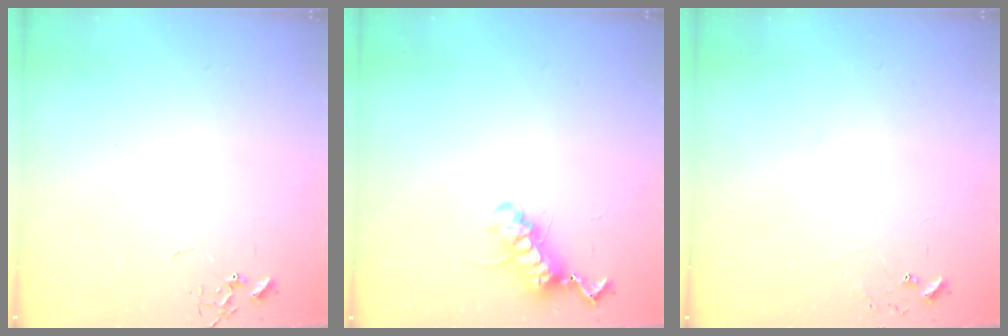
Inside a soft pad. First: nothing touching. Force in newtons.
{"total": 11.8, "press": 11.8, "slide": 1.2}
{"total": 6.3, "press": 6.3, "slide": 0.5}